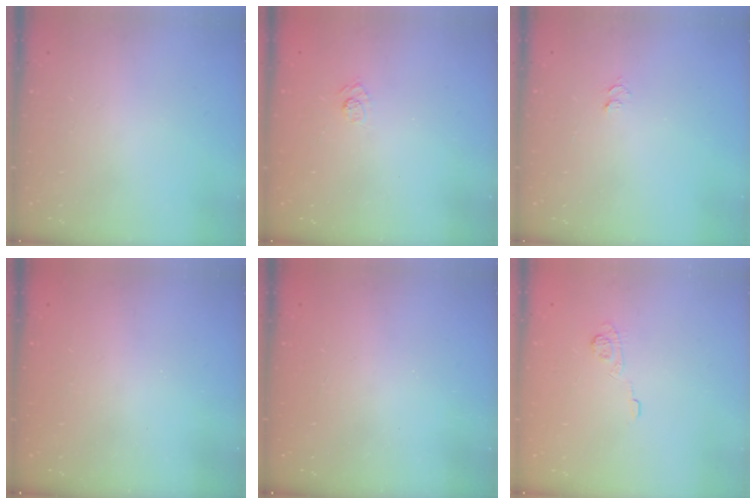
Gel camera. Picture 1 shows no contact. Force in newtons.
{"total": 3.9, "press": 3.6, "slide": 1.4}
{"total": 3.6, "press": 3.6, "slide": 0.4}
{"total": 2.2, "press": 2.1, "slide": 0.7}
{"total": 2.5, "press": 2.4, "slide": 0.8}
{"total": 4.5, "press": 4.2, "slide": 1.6}